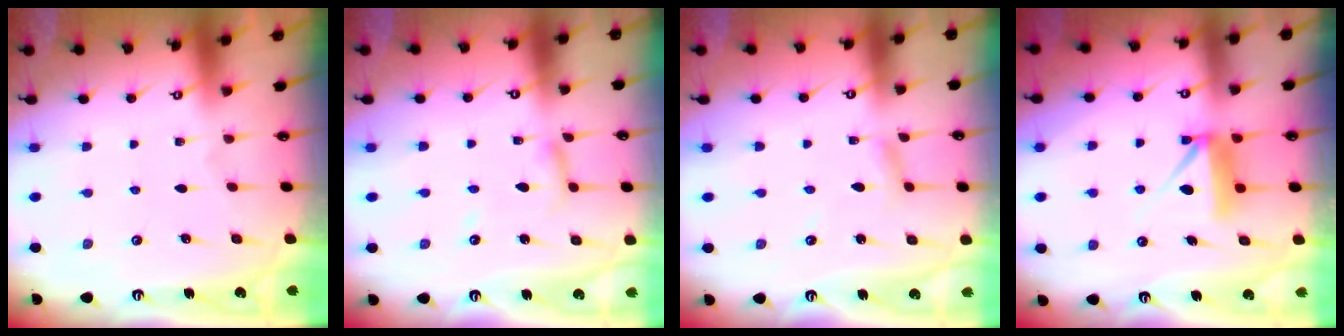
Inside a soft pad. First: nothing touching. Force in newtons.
{"total": 5.3, "press": 5.2, "slide": 0.4}
{"total": 2.7, "press": 2.7, "slide": 0.2}
{"total": 8.3, "press": 8.3, "slide": 0.5}